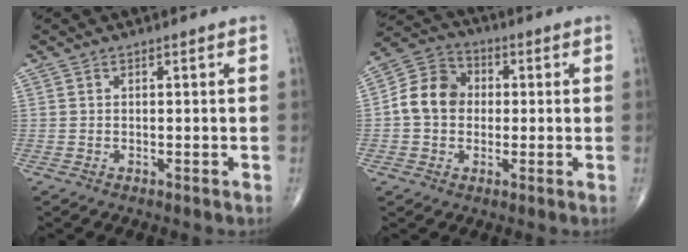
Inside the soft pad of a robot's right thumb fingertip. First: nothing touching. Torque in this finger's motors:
{"motor_torque": [0.96, 1.49, 0.14, 0.07, 0.06]}